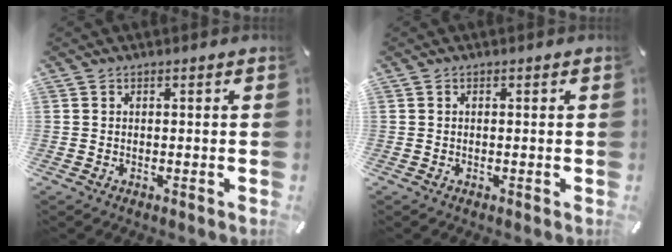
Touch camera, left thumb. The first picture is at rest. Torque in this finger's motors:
{"motor_torque": [-0.01, 0.01, -0.02, 0.05, 0.00]}